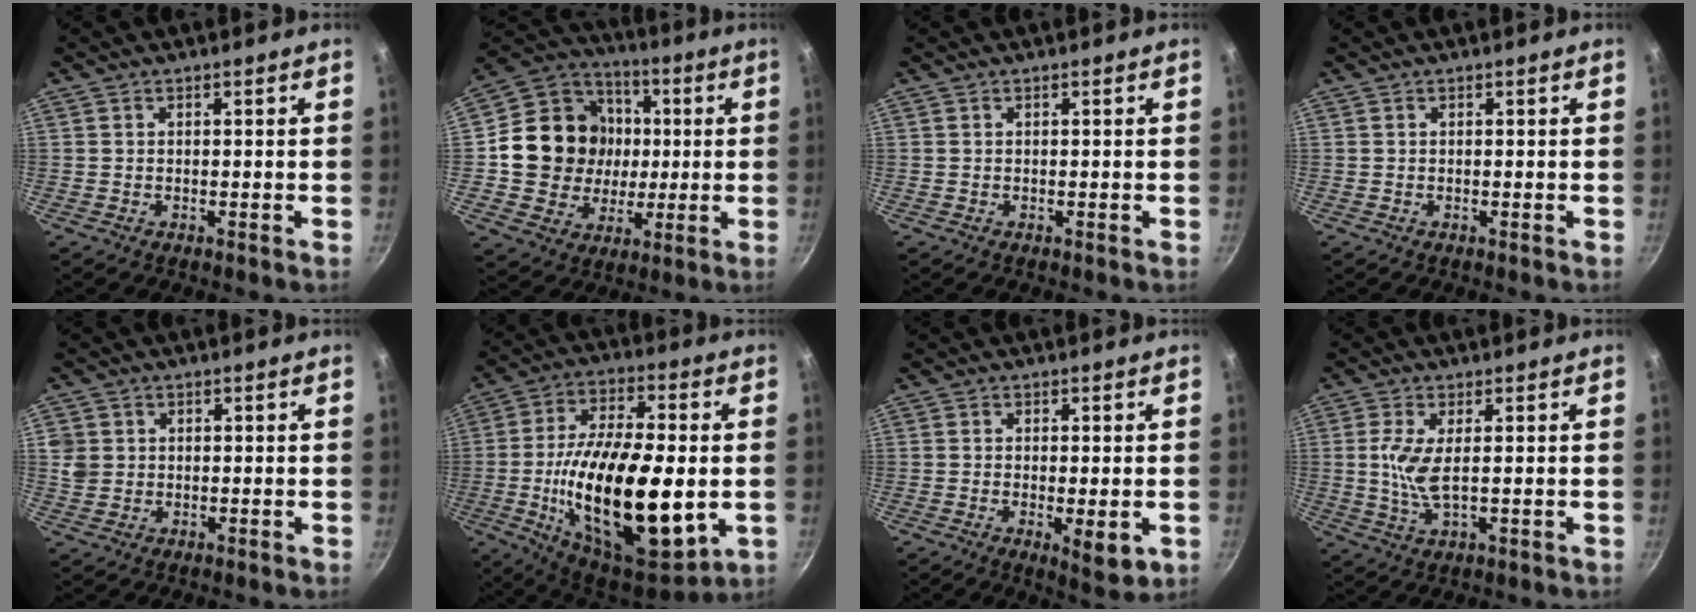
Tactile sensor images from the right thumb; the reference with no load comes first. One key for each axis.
{"total": 18.6, "fx": 1.0, "fy": 16.9, "fz": 7.9, "tx": -0.110, "ty": 0.021, "tz": 0.018}
{"total": 0.0}
{"total": 0.0}
{"total": 3.8, "fx": 0.6, "fy": 3.5, "fz": 1.4, "tx": -0.019, "ty": 0.001, "tz": 0.013}
{"total": 28.6, "fx": -3.4, "fy": 12.5, "fz": 25.5, "tx": -0.435, "ty": 0.004, "tz": -0.050}
{"total": 6.1, "fx": -1.4, "fy": 2.1, "fz": 5.6, "tx": -0.083, "ty": -0.013, "tz": -0.014}
{"total": 6.4, "fx": 0.5, "fy": 2.3, "fz": 6.0, "tx": -0.132, "ty": -0.005, "tz": 0.010}